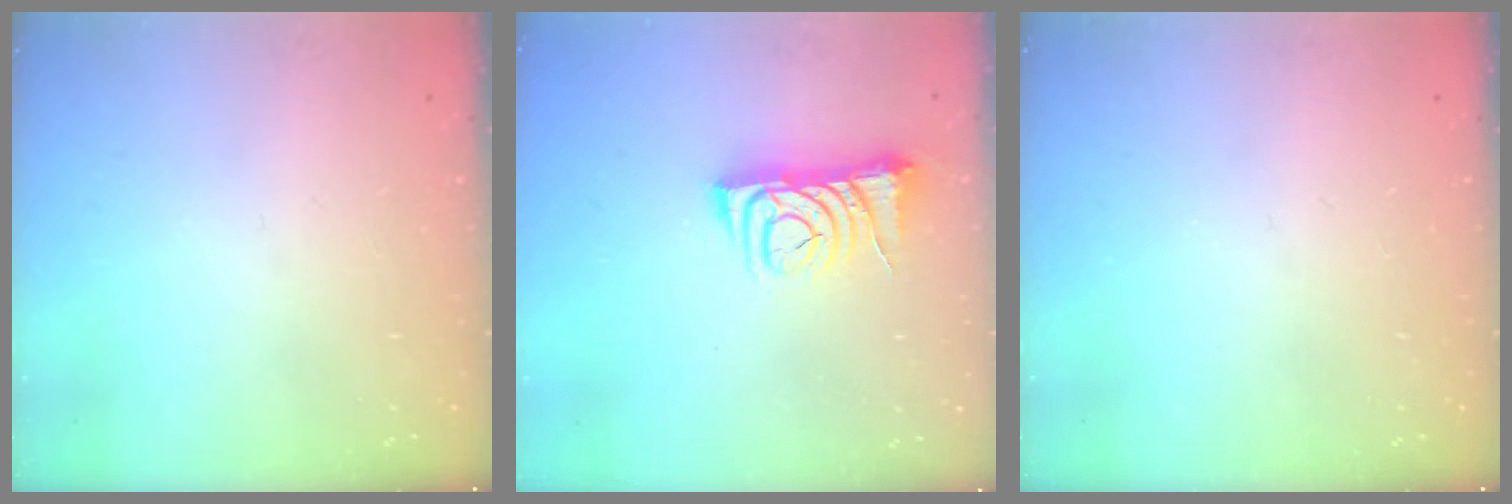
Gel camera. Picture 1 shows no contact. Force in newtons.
{"total": 6.8, "press": 6.7, "slide": 1.0}
{"total": 0.0}